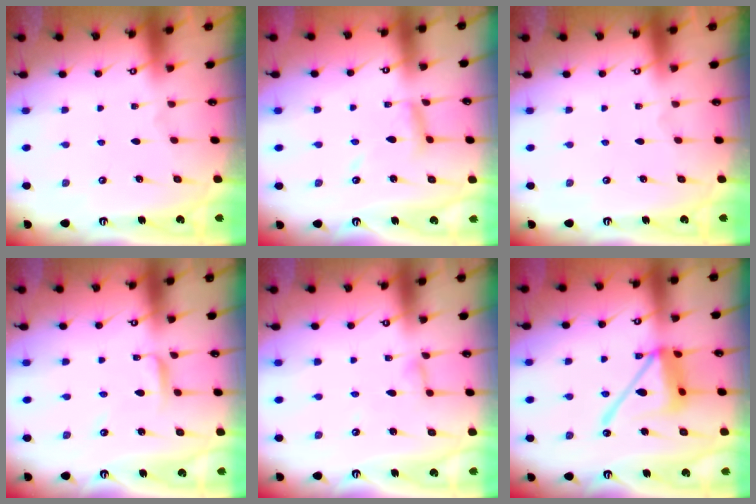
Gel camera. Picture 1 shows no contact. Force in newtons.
{"total": 9.0, "press": 8.9, "slide": 0.6}
{"total": 0.0}
{"total": 4.6, "press": 4.6, "slide": 0.1}
{"total": 2.9, "press": 2.9, "slide": 0.3}
{"total": 14.8, "press": 14.7, "slide": 1.5}